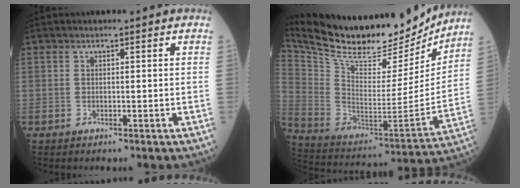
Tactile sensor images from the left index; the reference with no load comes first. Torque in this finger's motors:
{"motor_torque": [1.00, -1.14, 0.26, 0.07]}